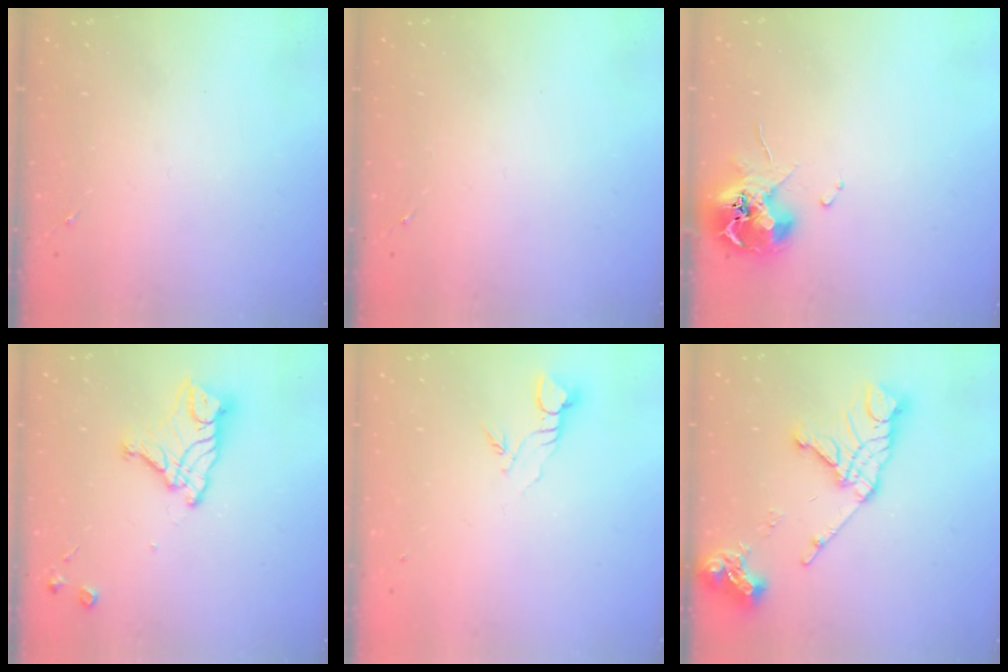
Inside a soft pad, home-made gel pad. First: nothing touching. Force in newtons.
{"total": 0.0}
{"total": 12.3, "press": 12.2, "slide": 1.6}
{"total": 13.7, "press": 13.7, "slide": 1.3}
{"total": 3.7, "press": 3.6, "slide": 0.3}
{"total": 17.0, "press": 16.9, "slide": 1.8}